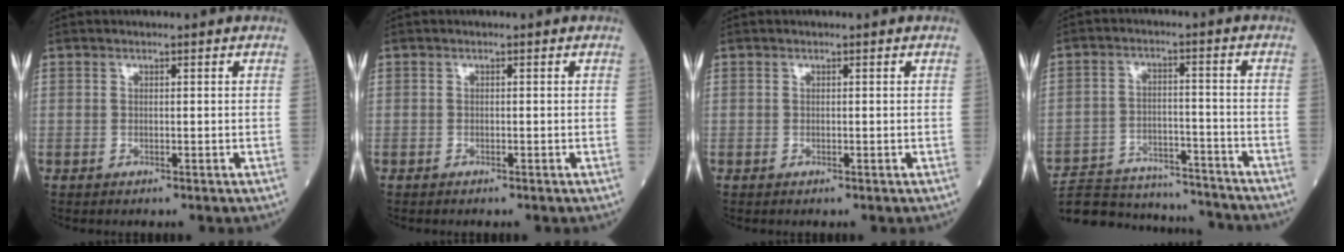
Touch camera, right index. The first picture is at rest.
{"total": 0.0}
{"total": 0.0}
{"total": 19.0, "force": [-18.1, 3.5, 4.7], "torque": [-0.110, 0.003, -0.263]}